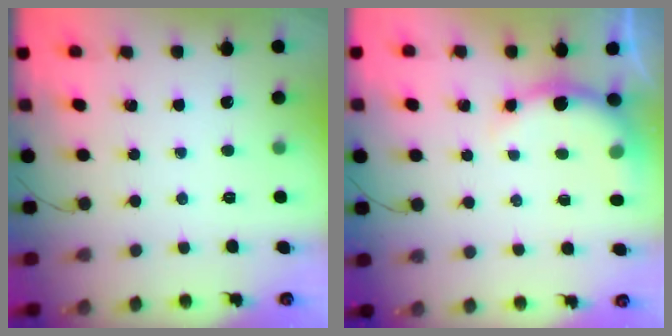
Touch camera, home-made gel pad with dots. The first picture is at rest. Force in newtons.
{"total": 5.2, "press": 5.2, "slide": 0.5}